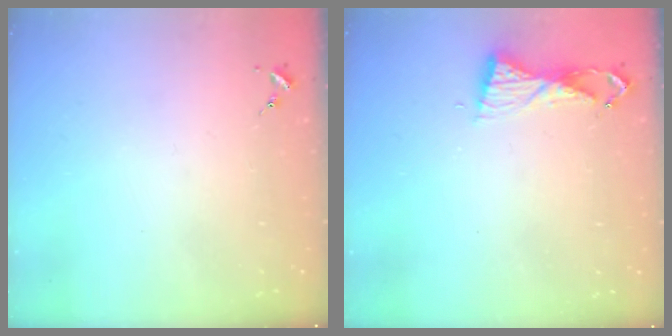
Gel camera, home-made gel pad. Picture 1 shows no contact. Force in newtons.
{"total": 6.2, "press": 6.1, "slide": 0.6}